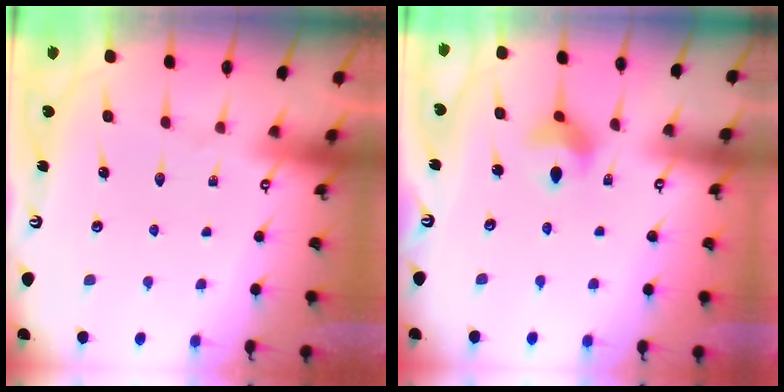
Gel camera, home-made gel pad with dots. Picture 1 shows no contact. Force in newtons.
{"total": 8.0, "press": 8.0, "slide": 1.1}